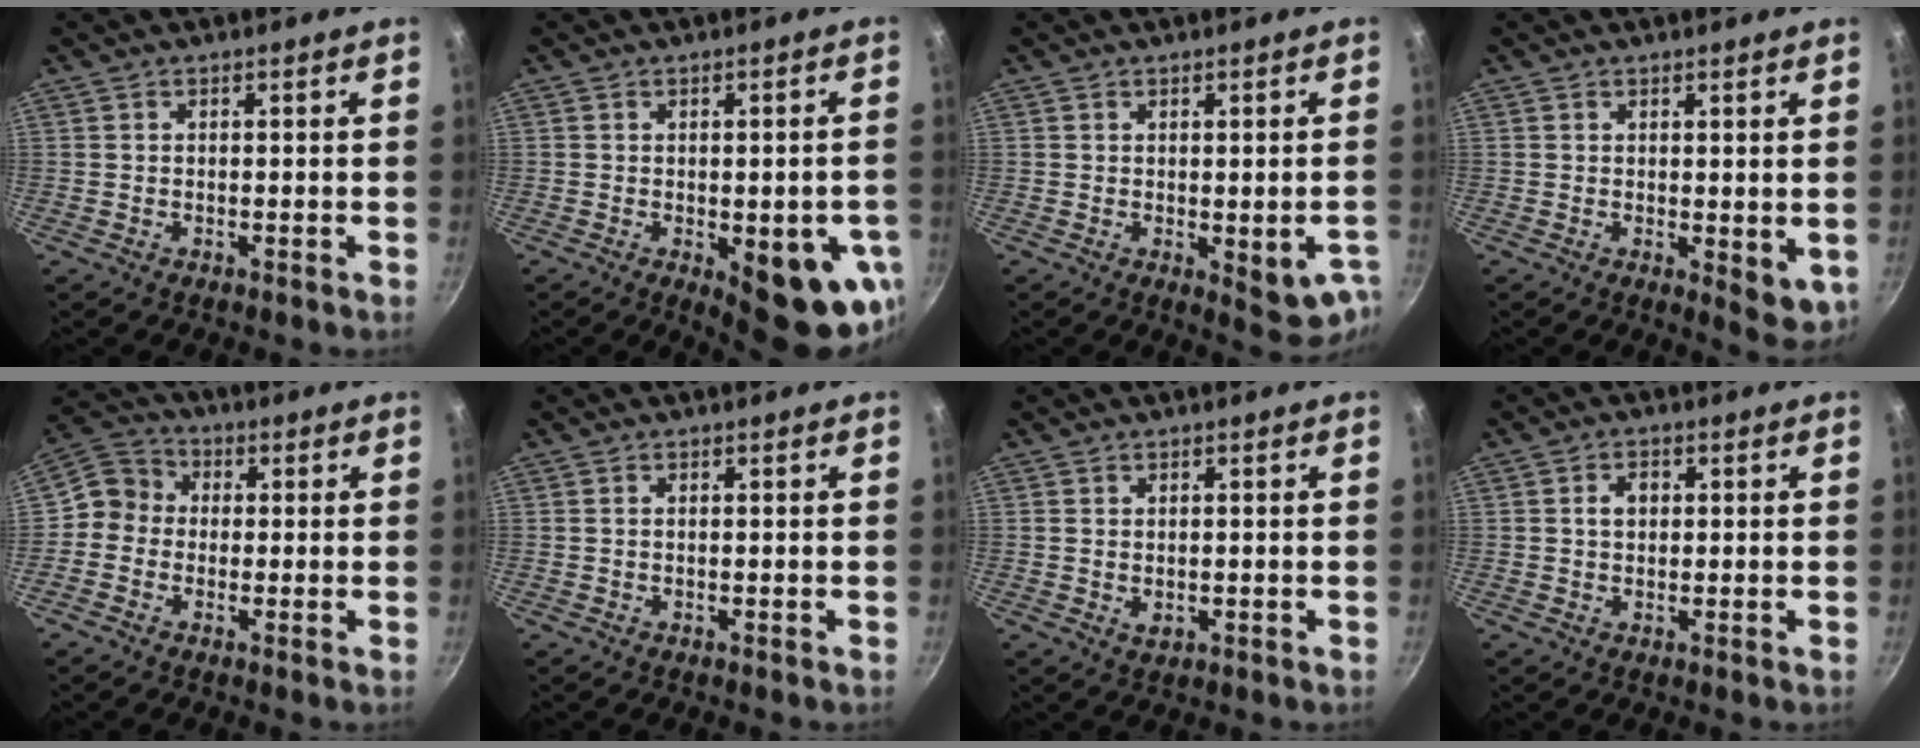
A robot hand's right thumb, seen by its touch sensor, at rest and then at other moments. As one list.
[{"total": 13.8, "force": [-4.1, 5.3, 12.0], "torque": [-0.105, 0.000, -0.041]}, {"total": 8.2, "force": [-1.8, 3.1, 7.3], "torque": [-0.061, 0.000, -0.015]}, {"total": 5.5, "force": [0.5, 2.8, 4.7], "torque": [-0.051, -0.005, 0.013]}, {"total": 6.5, "force": [-0.6, 6.1, 2.2], "torque": [-0.016, 0.019, -0.038]}, {"total": 0.0}, {"total": 1.9, "force": [-0.1, 1.4, 1.3], "torque": [-0.022, -0.003, 0.000]}, {"total": 2.9, "force": [0.4, 2.2, 1.8], "torque": [-0.016, 0.005, 0.005]}]